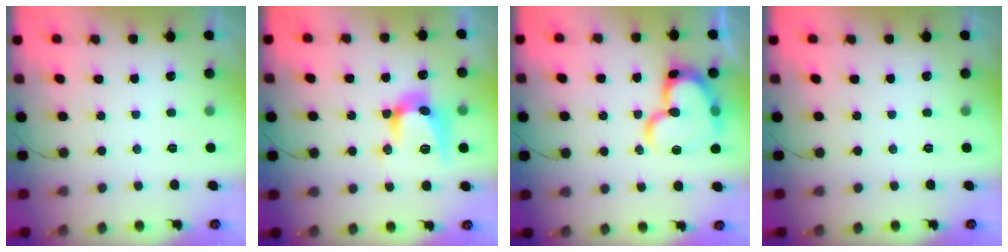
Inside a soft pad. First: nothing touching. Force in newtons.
{"total": 15.0, "press": 14.9, "slide": 0.8}
{"total": 18.9, "press": 18.8, "slide": 2.3}
{"total": 0.0}